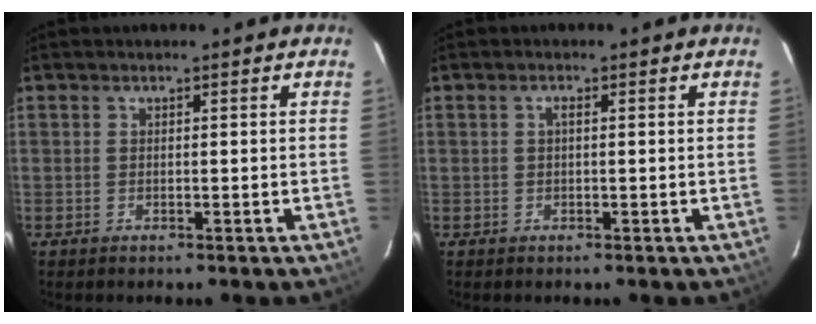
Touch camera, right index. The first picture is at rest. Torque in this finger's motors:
{"motor_torque": [0.10, 0.00, 0.17, 0.04]}